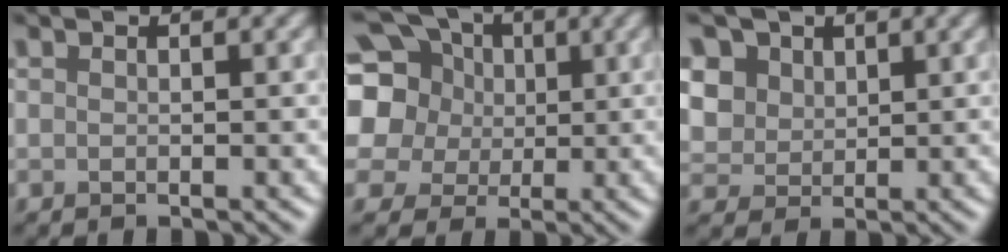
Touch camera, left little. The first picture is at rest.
{"total": 13.3, "force": [3.9, 11.0, 6.3], "torque": [-0.155, 0.027, 0.059]}
{"total": 7.4, "force": [3.4, 5.8, 3.1], "torque": [-0.095, 0.019, 0.056]}